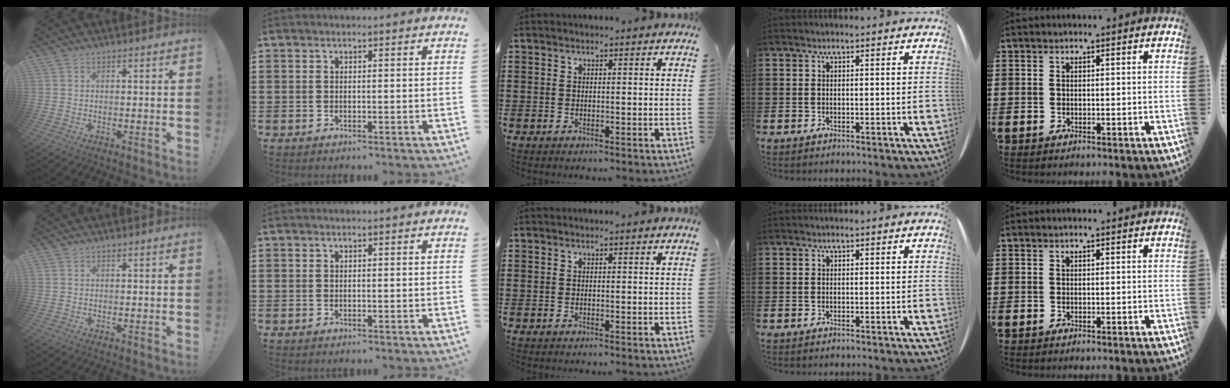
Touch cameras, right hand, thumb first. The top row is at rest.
{}